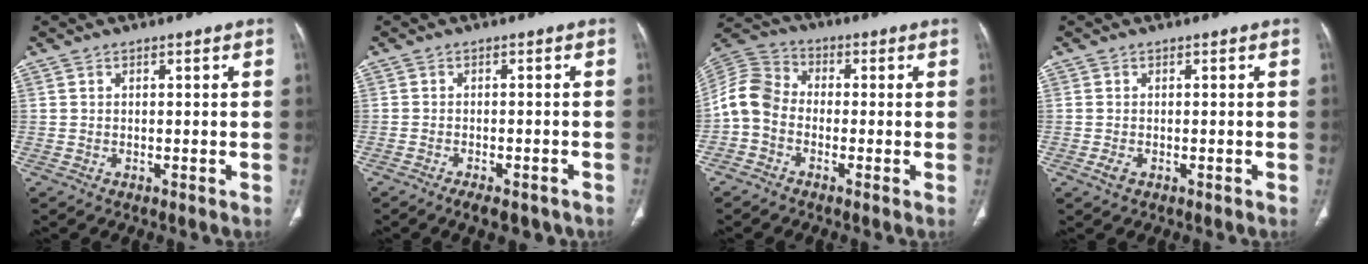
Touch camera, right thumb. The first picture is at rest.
{"total": 5.7, "force": [-4.3, 2.3, 3.0], "torque": [-0.034, 0.018, -0.056]}
{"total": 7.9, "force": [-1.8, 6.1, 4.7], "torque": [-0.084, 0.025, -0.054]}
{"total": 1.4, "force": [-0.6, 0.7, 1.0], "torque": [-0.025, 0.001, -0.011]}